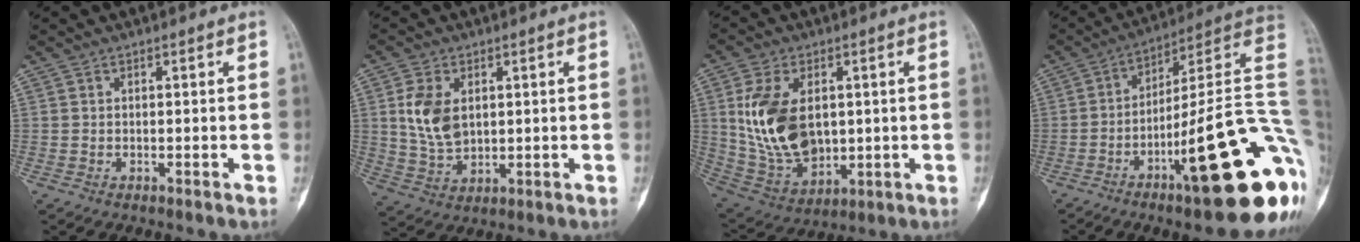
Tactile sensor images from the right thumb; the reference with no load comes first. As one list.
[{"total": 8.8, "force": [2.0, 5.7, 6.4], "torque": [-0.117, -0.008, 0.050]}, {"total": 16.8, "force": [2.3, 10.7, 12.8], "torque": [-0.227, -0.013, 0.063]}, {"total": 27.2, "force": [-8.5, 5.2, 25.4], "torque": [-0.279, 0.054, -0.123]}]